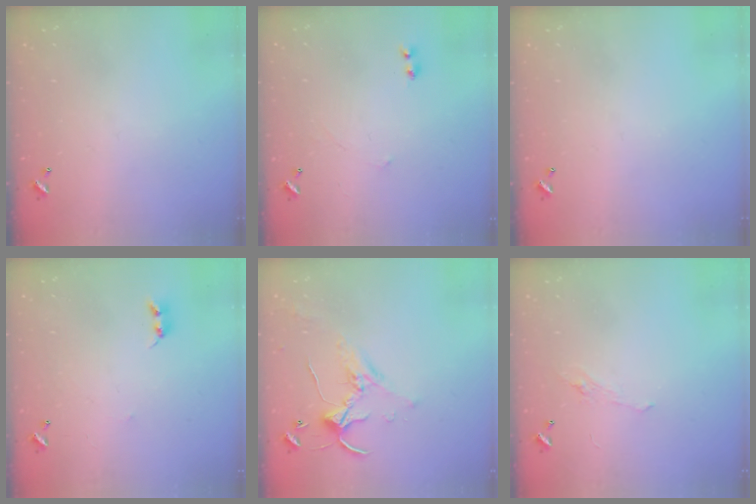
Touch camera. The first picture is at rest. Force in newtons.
{"total": 2.3, "press": 2.3, "slide": 0.3}
{"total": 0.0}
{"total": 2.2, "press": 2.2, "slide": 0.4}
{"total": 1.5, "press": 1.5, "slide": 0.3}
{"total": 2.2, "press": 2.1, "slide": 0.8}